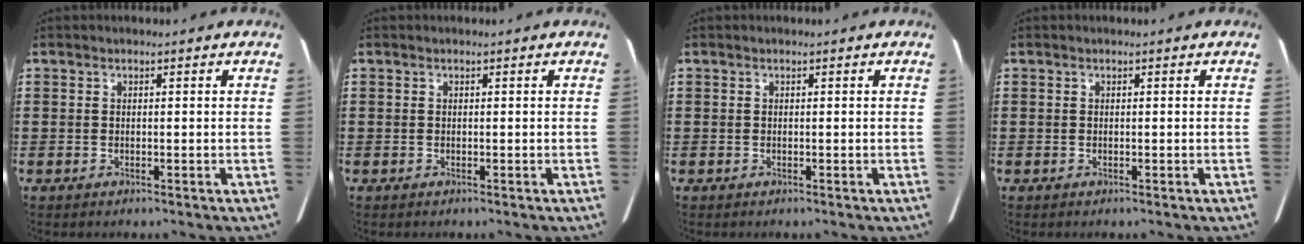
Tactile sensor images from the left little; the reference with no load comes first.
{"total": 0.0}
{"total": 0.0}
{"total": 0.0}